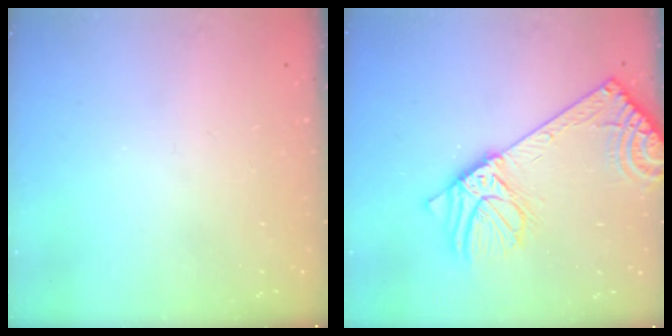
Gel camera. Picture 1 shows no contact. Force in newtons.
{"total": 16.7, "press": 16.2, "slide": 4.1}